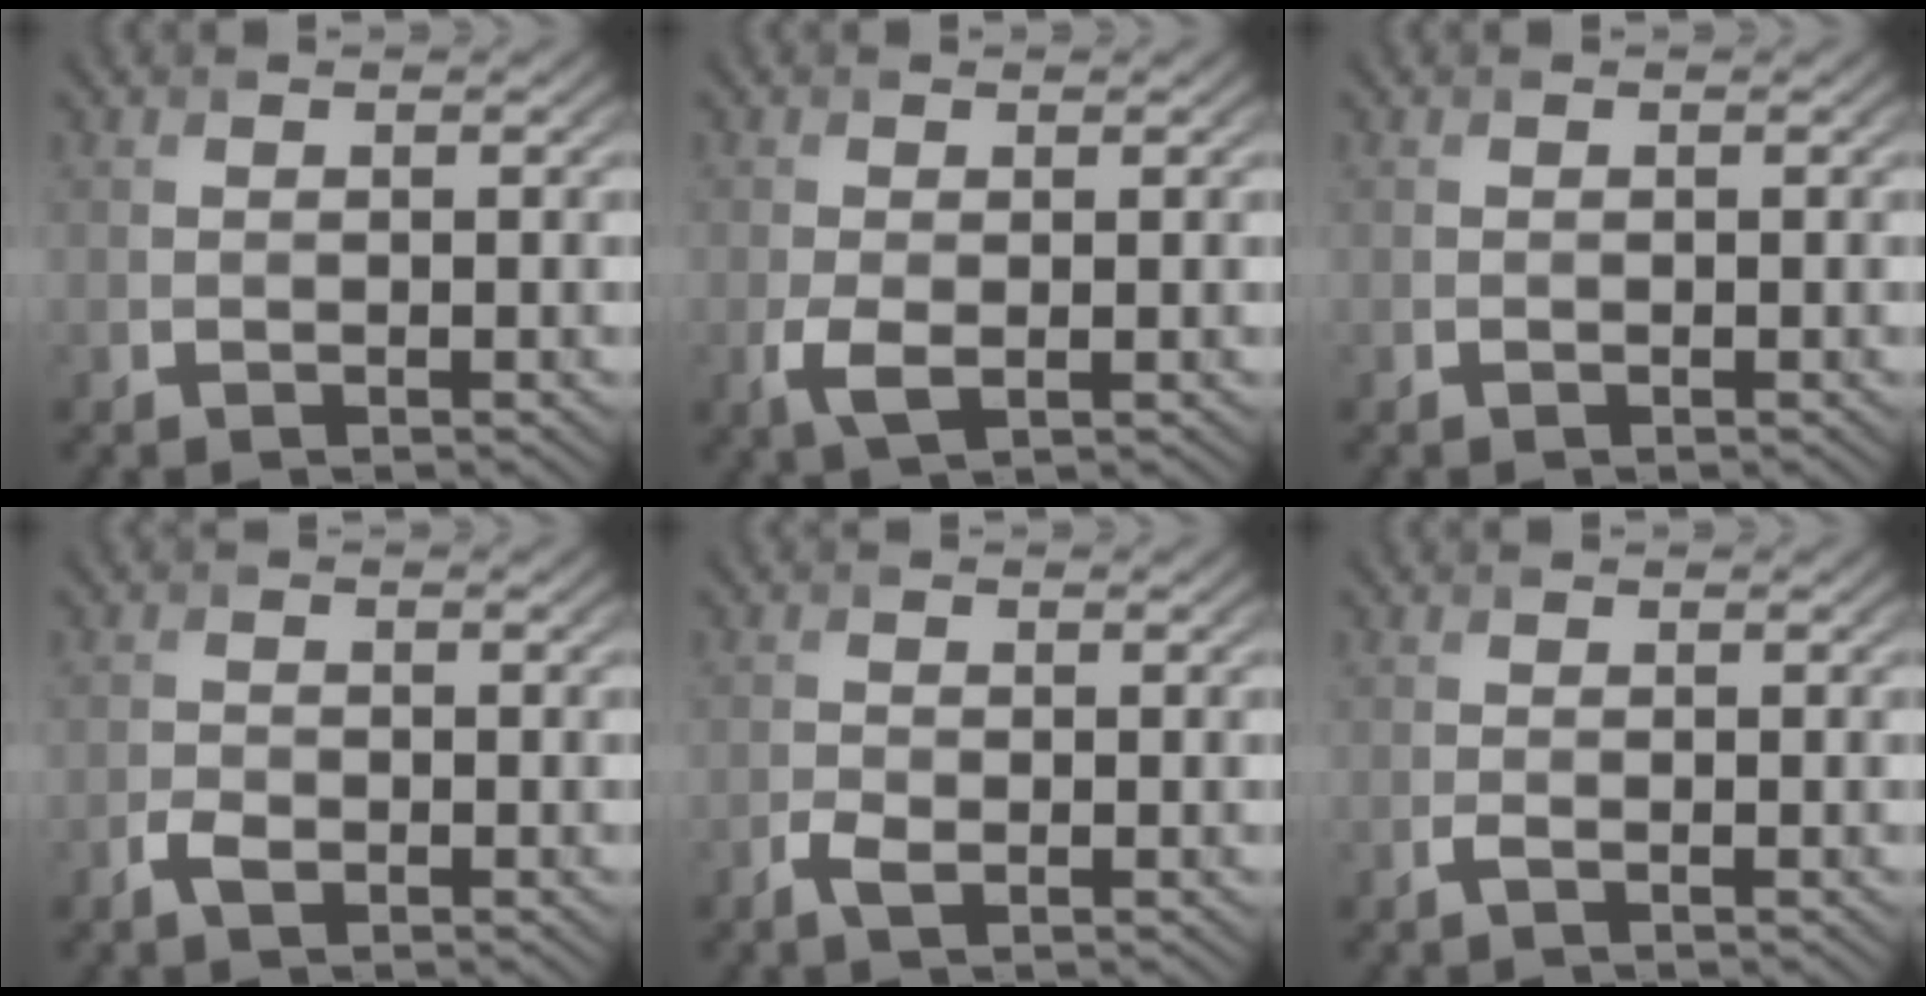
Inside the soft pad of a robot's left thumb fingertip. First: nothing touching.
{"total": 2.6, "force": [-0.6, 1.2, 2.2], "torque": [-0.057, -0.009, -0.011]}
{"total": 0.0}
{"total": 1.8, "force": [-1.0, 1.0, 1.1], "torque": [-0.023, -0.001, -0.023]}
{"total": 1.8, "force": [-0.9, 0.8, 1.3], "torque": [-0.029, -0.003, -0.020]}
{"total": 0.6, "force": [-0.3, 0.1, 0.6], "torque": [-0.014, 0.001, -0.008]}